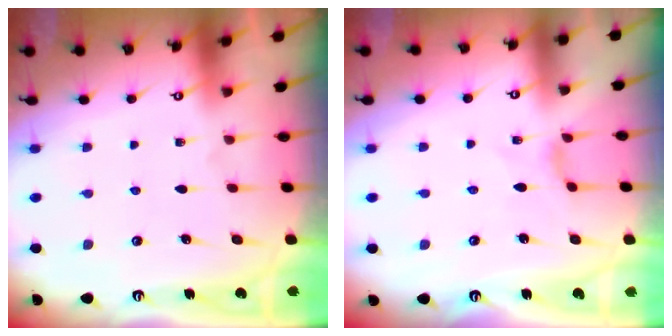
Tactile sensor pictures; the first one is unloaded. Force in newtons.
{"total": 0.8, "press": 0.7, "slide": 0.4}